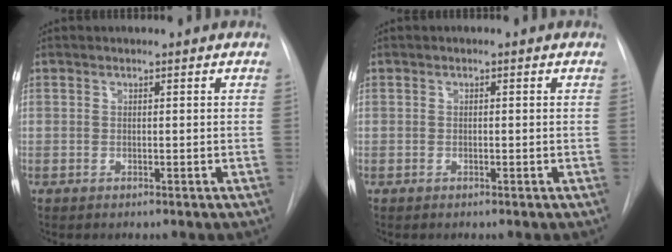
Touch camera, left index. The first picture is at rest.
{"total": 0.0}